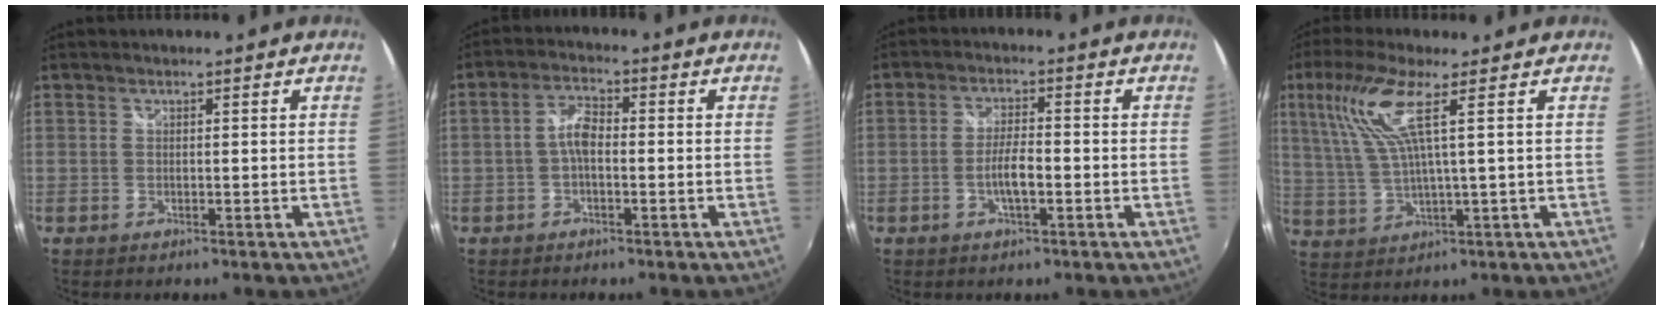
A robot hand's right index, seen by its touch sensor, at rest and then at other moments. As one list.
[{"total": 3.9, "force": [-1.0, 1.8, 3.4], "torque": [-0.070, 0.013, -0.020]}, {"total": 4.5, "force": [-1.6, 0.9, 4.1], "torque": [-0.081, 0.005, -0.027]}, {"total": 9.2, "force": [3.7, 0.6, 8.3], "torque": [-0.170, 0.004, 0.085]}]